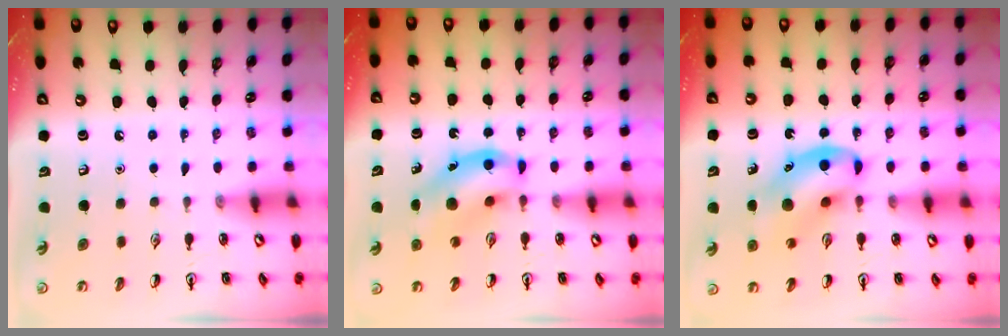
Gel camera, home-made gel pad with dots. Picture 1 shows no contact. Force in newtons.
{"total": 11.3, "press": 10.9, "slide": 3.0}
{"total": 11.6, "press": 11.2, "slide": 3.1}